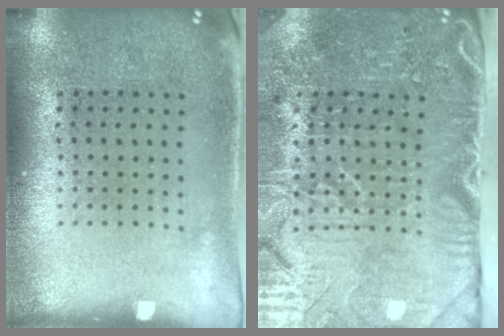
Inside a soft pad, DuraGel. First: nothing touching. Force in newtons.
{"total": 5.3, "press": 4.4, "slide": 2.9}